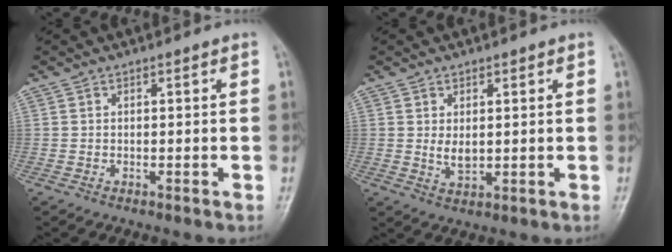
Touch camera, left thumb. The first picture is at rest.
{"total": 3.2, "force": [0.7, 2.0, 2.4], "torque": [-0.033, -0.011, 0.017]}